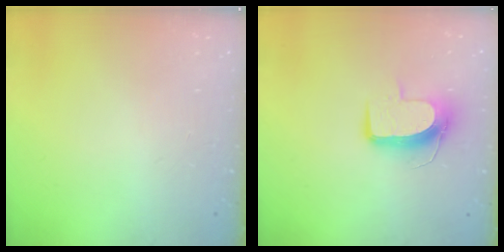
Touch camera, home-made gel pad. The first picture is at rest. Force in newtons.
{"total": 10.1, "press": 10.1, "slide": 0.2}